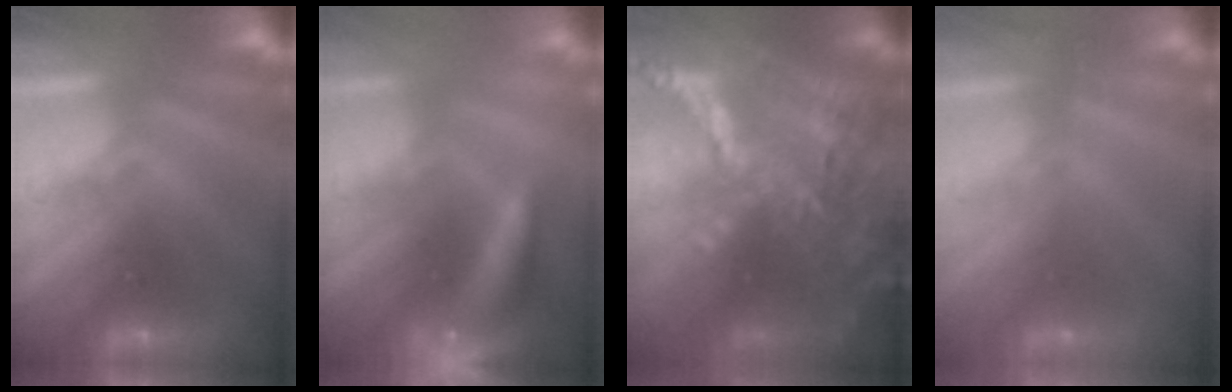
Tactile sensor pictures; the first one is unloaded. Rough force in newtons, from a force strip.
{"total": 6.6}
{"total": 5.8}
{"total": 2.4}